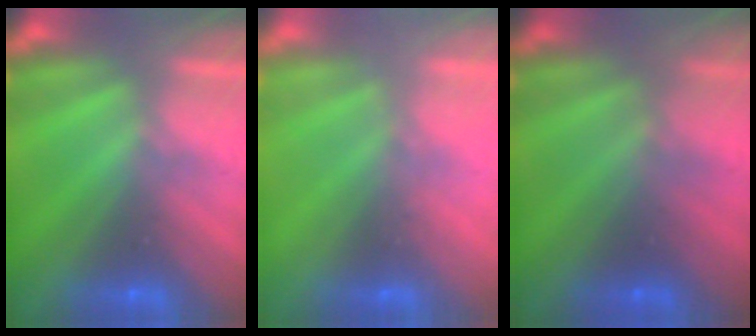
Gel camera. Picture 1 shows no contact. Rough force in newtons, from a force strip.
{"total": 1.4}
{"total": 1.8}